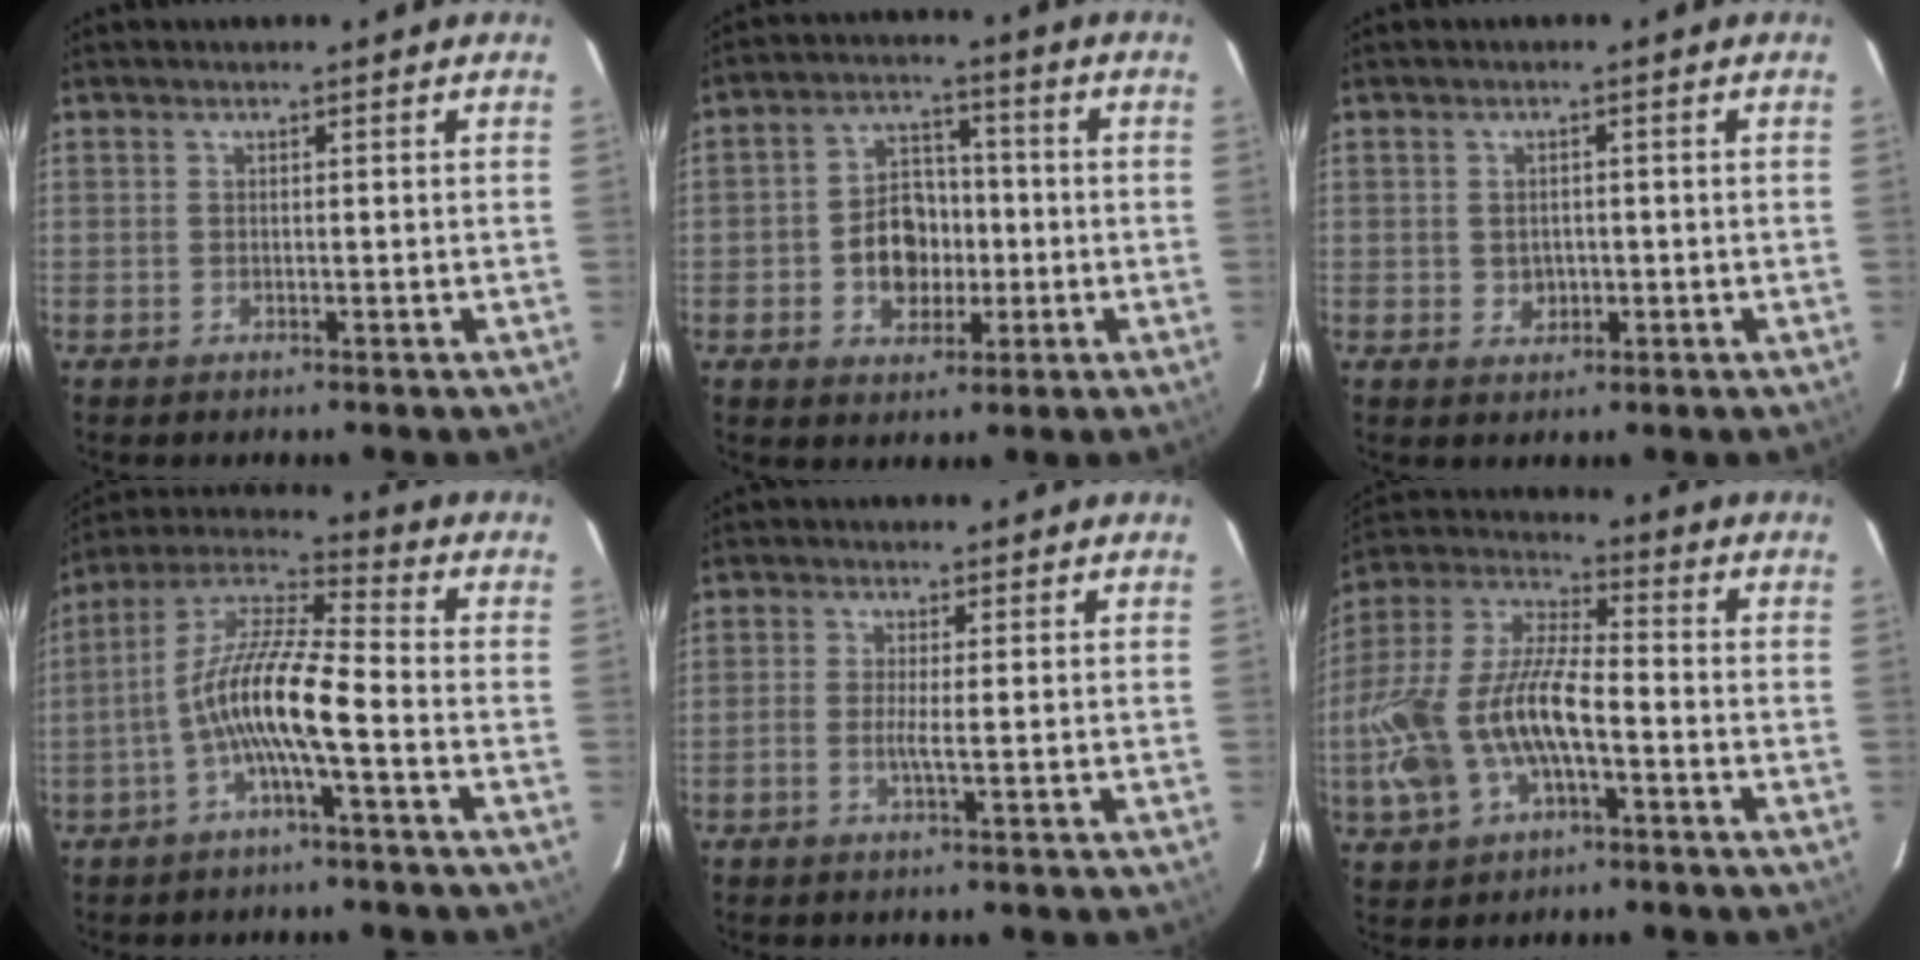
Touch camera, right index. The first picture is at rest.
{"total": 9.2, "force": [-1.9, 7.2, 5.3], "torque": [-0.111, 0.021, -0.022]}
{"total": 2.7, "force": [-0.3, 2.4, 1.2], "torque": [-0.021, 0.003, 0.000]}
{"total": 10.9, "force": [-3.6, 1.3, 10.2], "torque": [-0.210, 0.014, -0.073]}
{"total": 2.1, "force": [-0.6, -0.1, 2.0], "torque": [-0.045, -0.002, -0.015]}
{"total": 17.9, "force": [-5.1, 8.1, 15.2], "torque": [-0.327, -0.002, -0.094]}